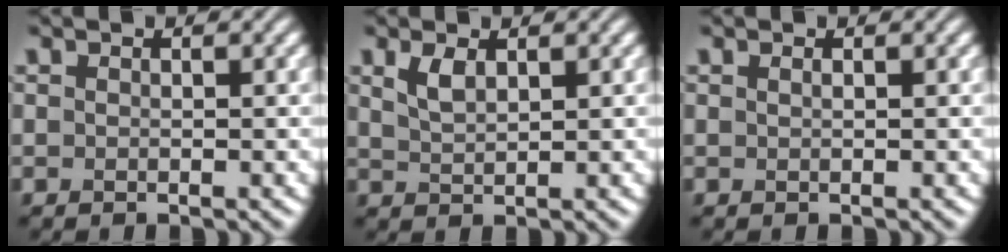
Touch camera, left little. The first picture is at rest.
{"total": 1.9, "force": [1.1, 0.8, 1.3], "torque": [-0.030, 0.001, 0.026]}
{"total": 0.0}